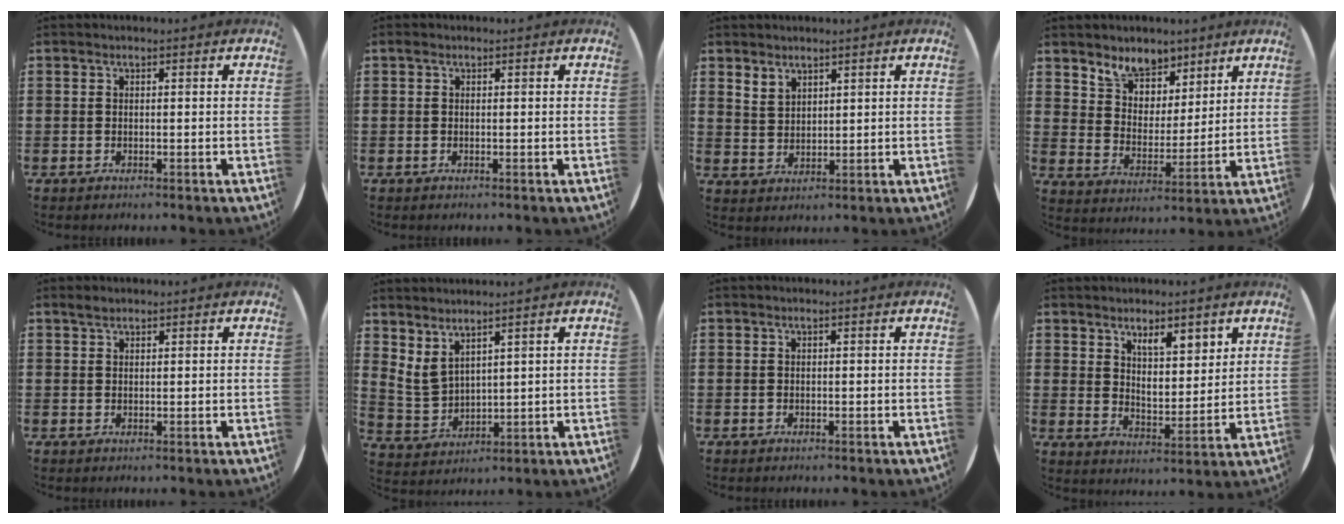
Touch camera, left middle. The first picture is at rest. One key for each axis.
{"total": 0.0}
{"total": 2.3, "fx": 2.1, "fy": 1.0, "fz": 0.0, "tx": -0.003, "ty": -0.004, "tz": 0.042}
{"total": 6.6, "fx": 5.6, "fy": 3.3, "fz": 0.6, "tx": -0.044, "ty": -0.020, "tz": 0.106}
{"total": 1.2, "fx": 1.1, "fy": 0.4, "fz": 0.4, "tx": -0.002, "ty": 0.001, "tz": 0.018}
{"total": 3.5, "fx": 3.1, "fy": 1.2, "fz": 1.1, "tx": -0.032, "ty": -0.011, "tz": 0.057}
{"total": 0.0}
{"total": 5.8, "fx": 4.6, "fy": 2.2, "fz": 2.7, "tx": -0.047, "ty": -0.019, "tz": 0.080}